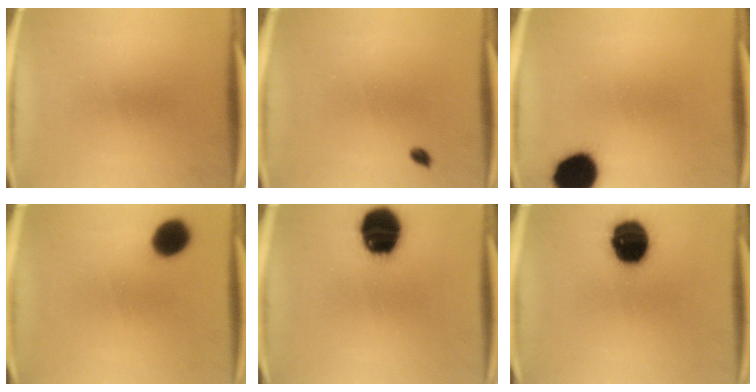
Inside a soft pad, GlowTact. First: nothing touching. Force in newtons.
{"total": 1.0}
{"total": 12.6}
{"total": 8.2}
{"total": 16.7}
{"total": 15.1}